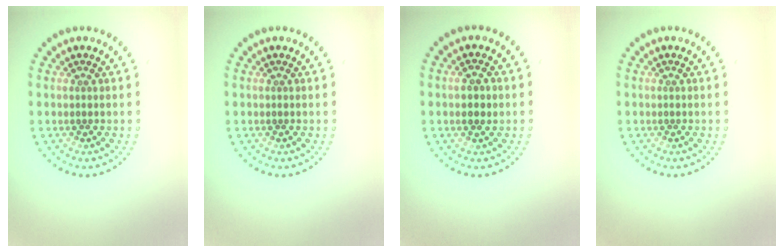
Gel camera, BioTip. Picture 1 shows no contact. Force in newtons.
{"total": 0.0}
{"total": 1.5, "press": 1.5, "slide": 0.2}
{"total": 0.0}